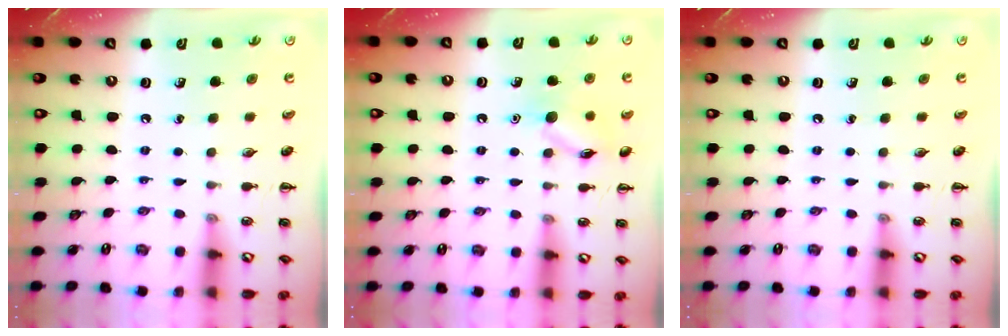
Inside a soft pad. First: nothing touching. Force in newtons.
{"total": 10.3, "press": 10.2, "slide": 0.7}
{"total": 0.0}